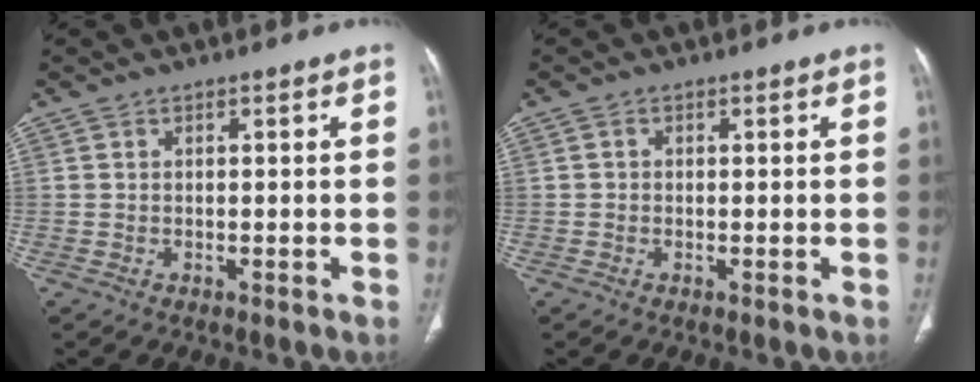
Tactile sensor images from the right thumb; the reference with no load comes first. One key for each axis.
{"total": 0.7, "fx": 0.0, "fy": 0.6, "fz": 0.2, "tx": 0.000, "ty": 0.002, "tz": -0.002}